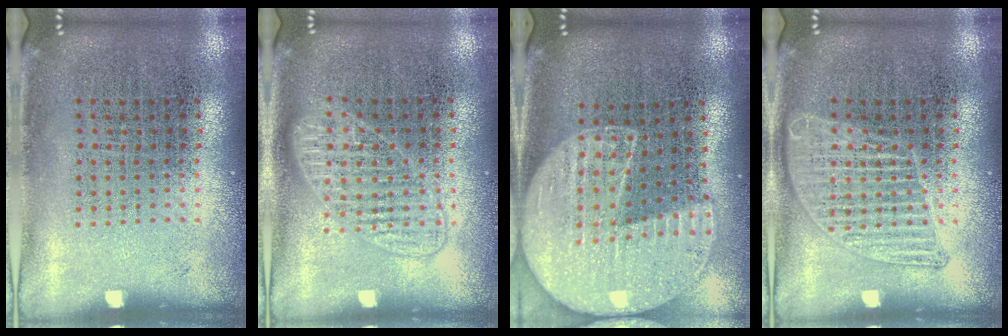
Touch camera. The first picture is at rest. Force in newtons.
{"total": 1.2, "press": 1.2, "slide": 0.2}
{"total": 2.0, "press": 1.8, "slide": 0.9}
{"total": 2.1, "press": 2.1, "slide": 0.3}